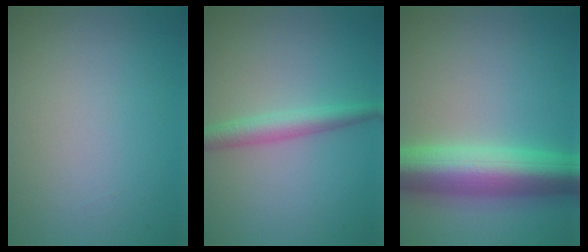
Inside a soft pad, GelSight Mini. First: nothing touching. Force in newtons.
{"total": 2.7, "press": 2.7, "slide": 0.0}
{"total": 9.5, "press": 9.5, "slide": 0.2}